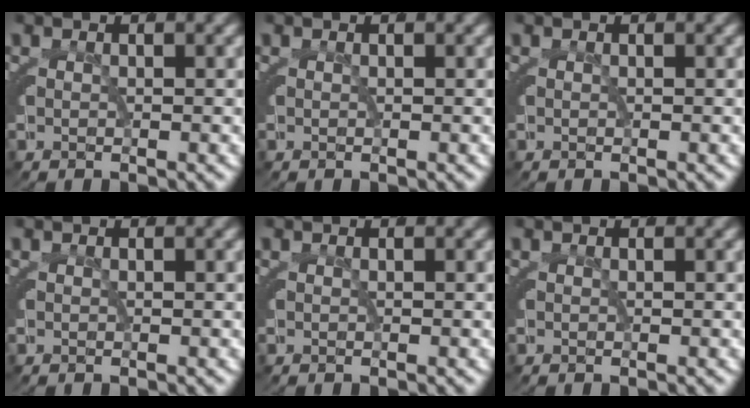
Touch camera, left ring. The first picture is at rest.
{"total": 0.0}
{"total": 0.0}
{"total": 0.0}
{"total": 0.0}
{"total": 0.0}